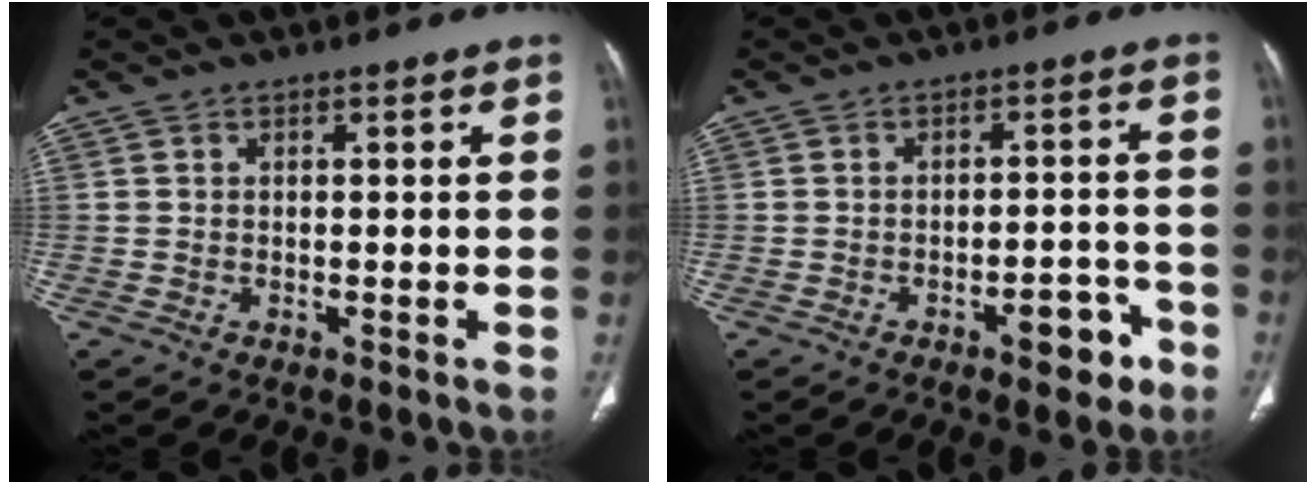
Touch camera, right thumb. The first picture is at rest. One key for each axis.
{"total": 6.5, "fx": -3.5, "fy": 3.0, "fz": 4.5, "tx": -0.040, "ty": 0.031, "tz": -0.044}